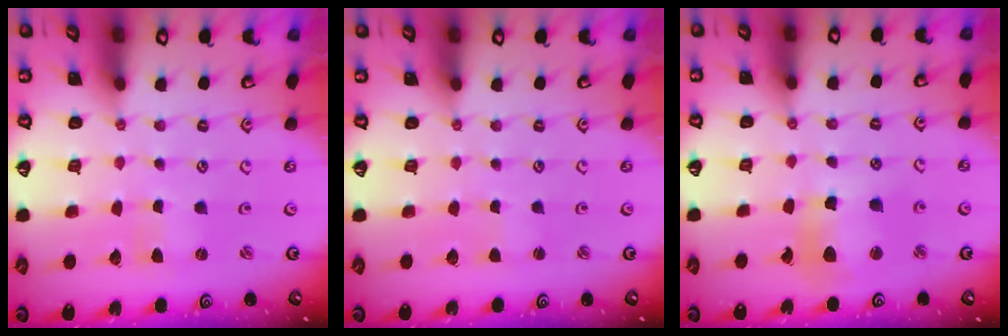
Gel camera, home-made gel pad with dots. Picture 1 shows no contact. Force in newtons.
{"total": 1.6, "press": 1.6, "slide": 0.3}
{"total": 10.6, "press": 10.4, "slide": 1.8}